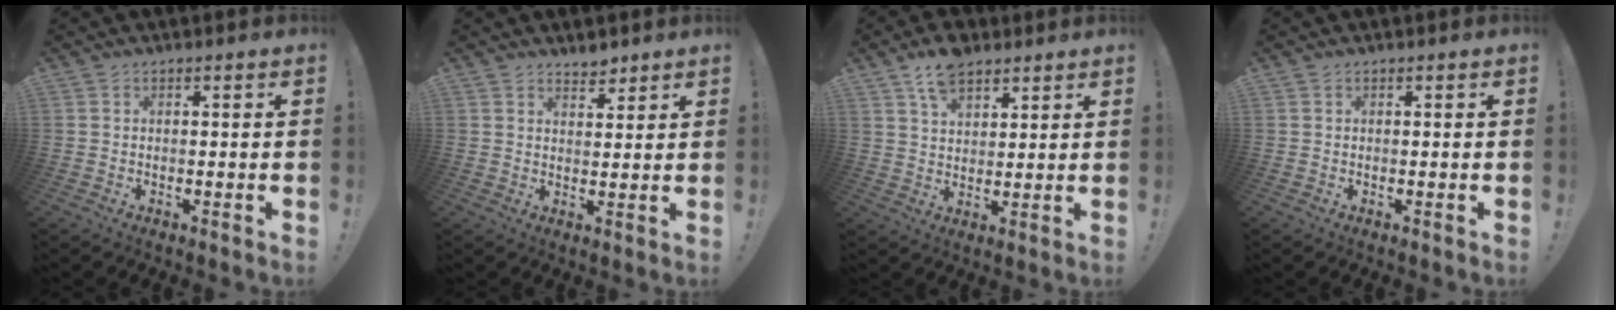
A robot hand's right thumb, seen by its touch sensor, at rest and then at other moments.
{"total": 3.4, "force": [3.1, 1.2, 0.7], "torque": [0.009, -0.025, 0.052]}
{"total": 8.4, "force": [6.0, 4.3, 3.9], "torque": [-0.070, -0.024, 0.113]}
{"total": 0.0}